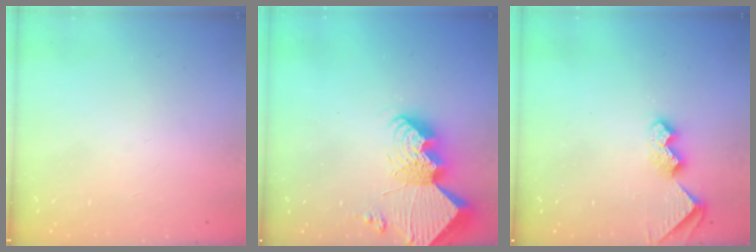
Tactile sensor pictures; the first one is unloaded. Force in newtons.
{"total": 16.8, "press": 16.8, "slide": 1.7}
{"total": 7.9, "press": 7.9, "slide": 0.6}